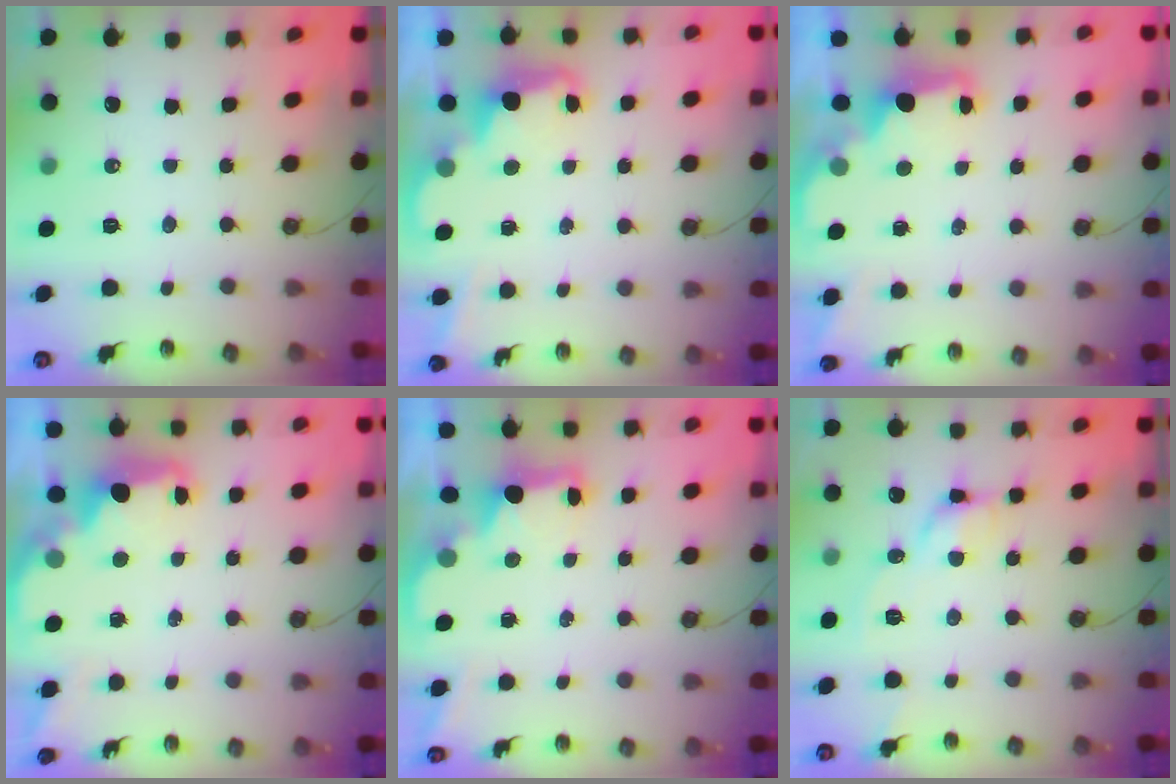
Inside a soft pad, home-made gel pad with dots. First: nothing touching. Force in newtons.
{"total": 2.3, "press": 2.3, "slide": 0.5}
{"total": 2.1, "press": 2.0, "slide": 0.7}
{"total": 2.8, "press": 2.7, "slide": 0.7}
{"total": 2.1, "press": 2.0, "slide": 0.7}
{"total": 8.6, "press": 8.5, "slide": 1.2}